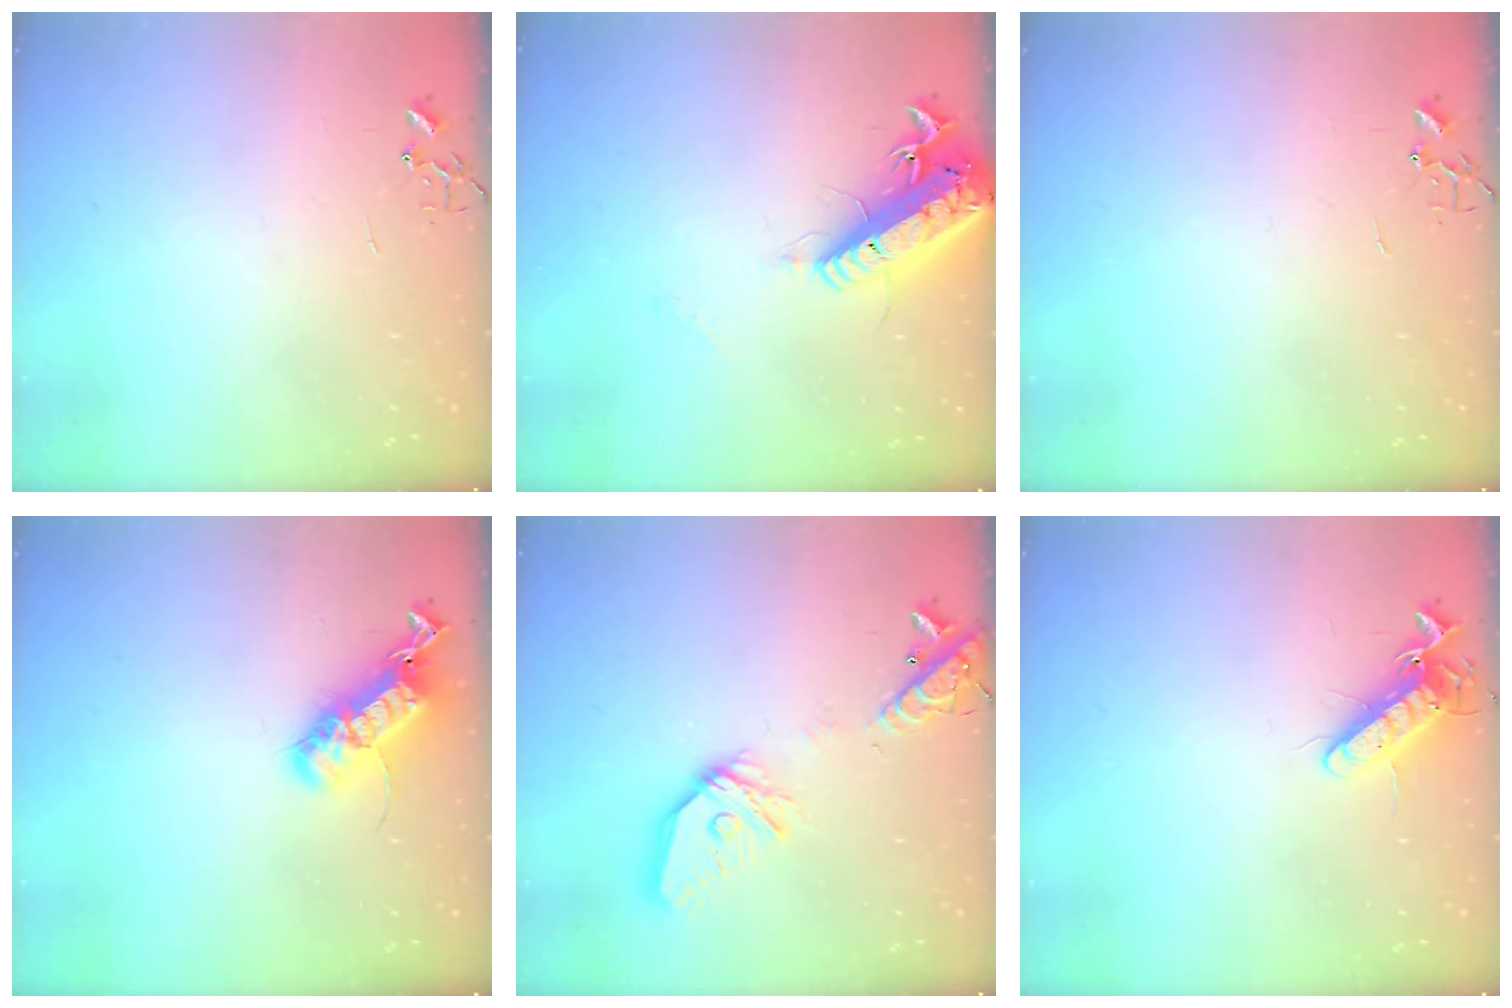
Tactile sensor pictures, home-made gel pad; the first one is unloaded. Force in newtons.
{"total": 18.1, "press": 17.7, "slide": 3.6}
{"total": 0.0}
{"total": 19.9, "press": 19.9, "slide": 0.3}
{"total": 18.3, "press": 18.2, "slide": 2.6}
{"total": 11.7, "press": 11.6, "slide": 1.7}